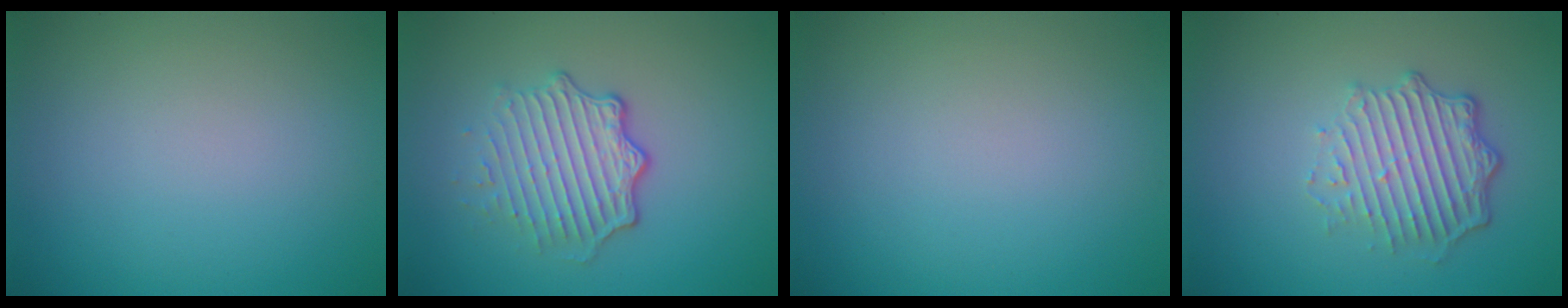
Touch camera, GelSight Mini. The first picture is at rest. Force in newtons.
{"total": 4.9, "press": 3.3, "slide": 3.6}
{"total": 0.0}
{"total": 5.0, "press": 3.6, "slide": 3.5}